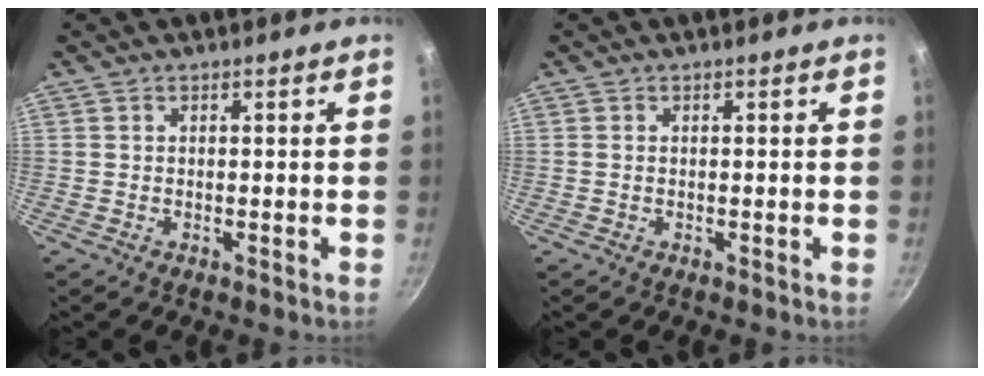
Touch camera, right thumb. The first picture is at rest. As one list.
[{"total": 0.0}]